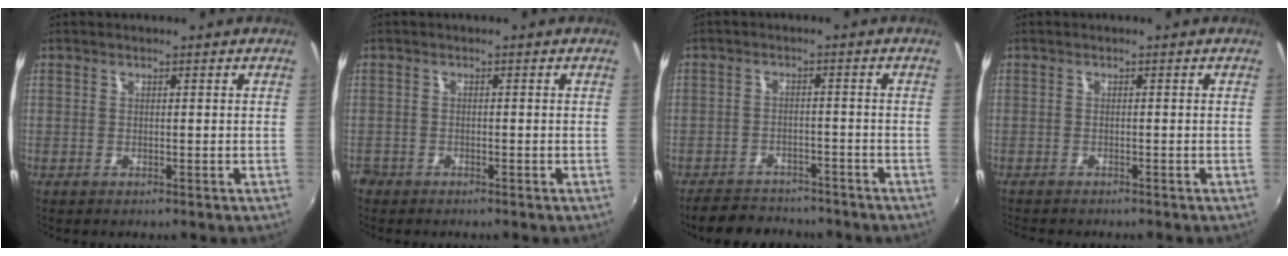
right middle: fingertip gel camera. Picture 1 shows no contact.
{"total": 2.1, "force": [-1.6, 1.3, 0.3], "torque": [-0.014, -0.002, -0.033]}
{"total": 8.8, "force": [-7.5, 3.9, 2.4], "torque": [-0.069, 0.009, -0.108]}
{"total": 3.1, "force": [-2.8, 0.6, 1.1], "torque": [-0.027, -0.017, -0.048]}